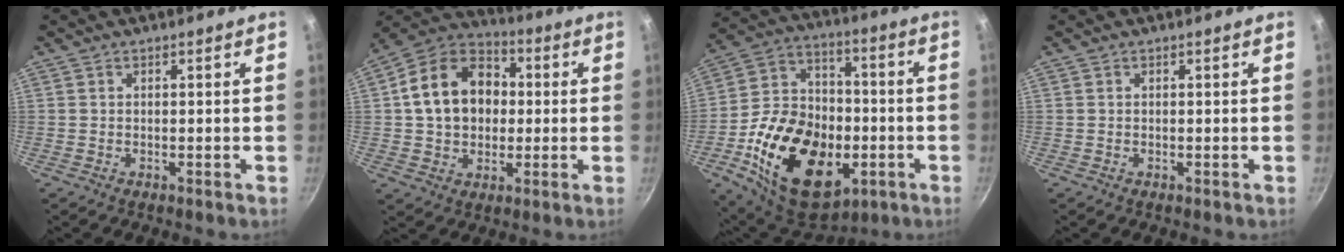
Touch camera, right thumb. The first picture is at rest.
{"total": 16.8, "force": [1.6, 13.0, 10.4], "torque": [-0.153, 0.030, 0.016]}
{"total": 27.2, "force": [-7.6, 18.0, 18.9], "torque": [-0.295, 0.036, -0.119]}
{"total": 0.0}